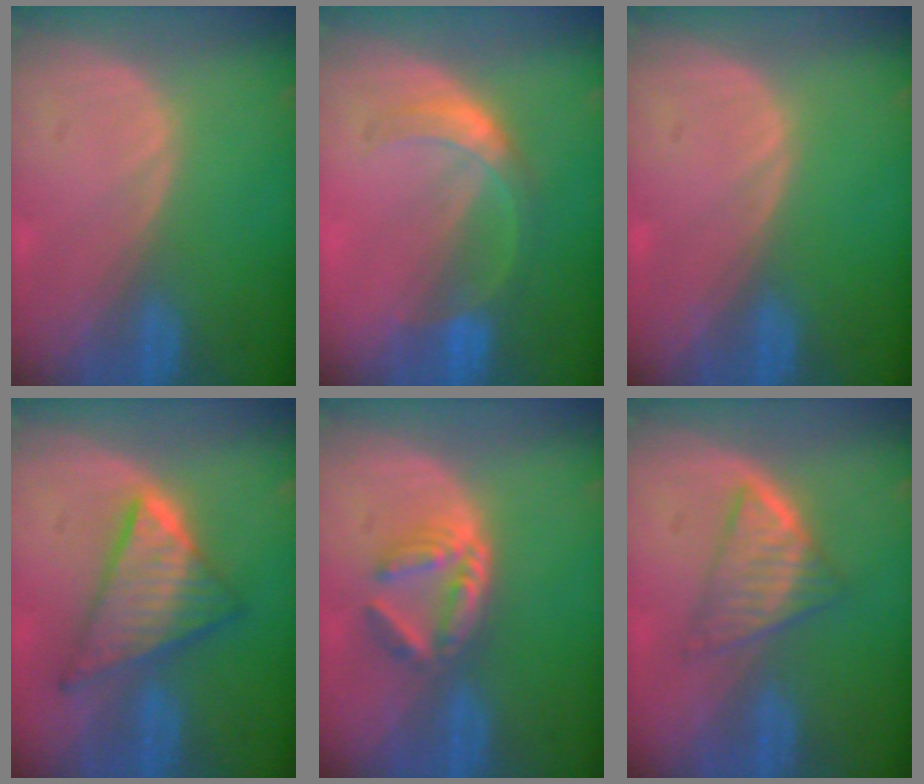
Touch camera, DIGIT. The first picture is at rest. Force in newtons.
{"total": 5.6, "press": 5.1, "slide": 2.4}
{"total": 0.0}
{"total": 8.8, "press": 8.8, "slide": 0.6}
{"total": 6.0, "press": 5.2, "slide": 3.1}
{"total": 5.4, "press": 5.1, "slide": 1.5}